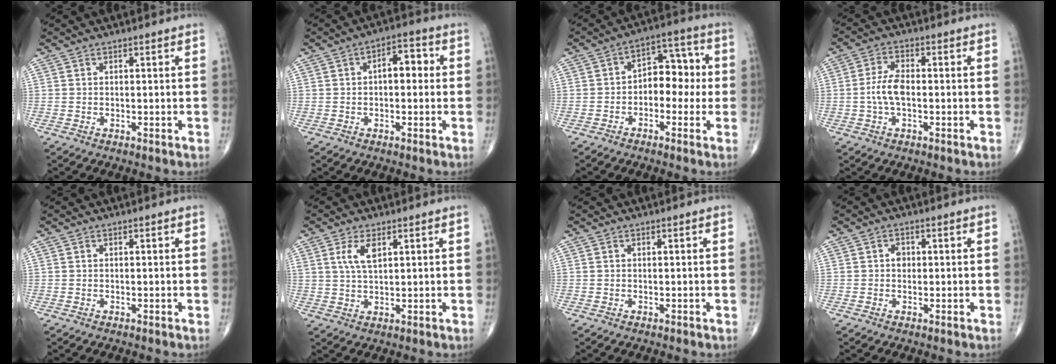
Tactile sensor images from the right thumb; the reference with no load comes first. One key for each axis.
{"total": 5.8, "fx": 0.5, "fy": 3.1, "fz": 4.9, "tx": -0.052, "ty": 0.020, "tz": -0.002}
{"total": 9.0, "fx": -0.7, "fy": 6.0, "fz": 6.7, "tx": -0.052, "ty": 0.038, "tz": -0.025}
{"total": 5.4, "fx": -0.7, "fy": 2.6, "fz": 4.6, "tx": -0.100, "ty": 0.014, "tz": -0.019}
{"total": 0.0}
{"total": 4.7, "fx": 1.9, "fy": 2.0, "fz": 3.8, "tx": -0.074, "ty": -0.004, "tz": 0.041}
{"total": 0.0}
{"total": 1.7, "fx": 0.1, "fy": 1.4, "fz": 1.0, "tx": -0.007, "ty": 0.004, "tz": -0.001}